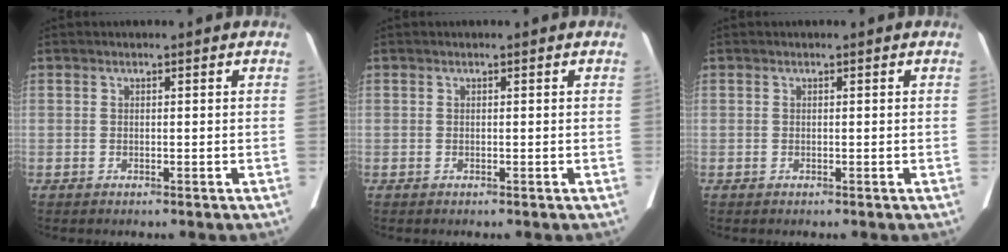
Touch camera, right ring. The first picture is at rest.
{"total": 0.0}
{"total": 0.0}